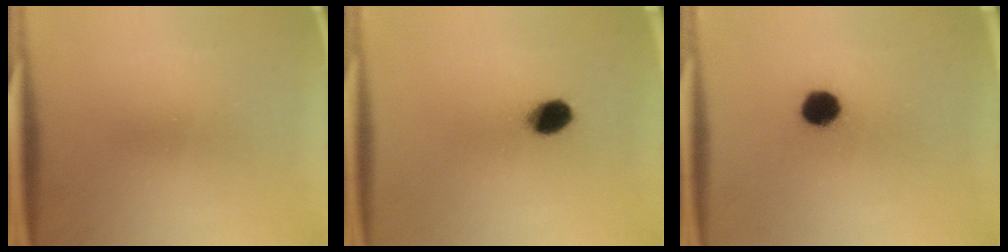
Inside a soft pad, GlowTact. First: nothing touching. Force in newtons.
{"total": 5.5}
{"total": 7.6}